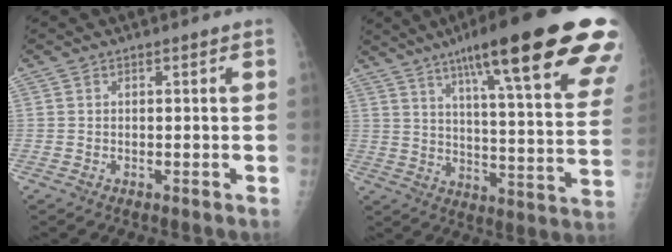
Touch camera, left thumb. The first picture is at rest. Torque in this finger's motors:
{"motor_torque": [2.79, 1.43, 2.18, -0.59, 0.56]}